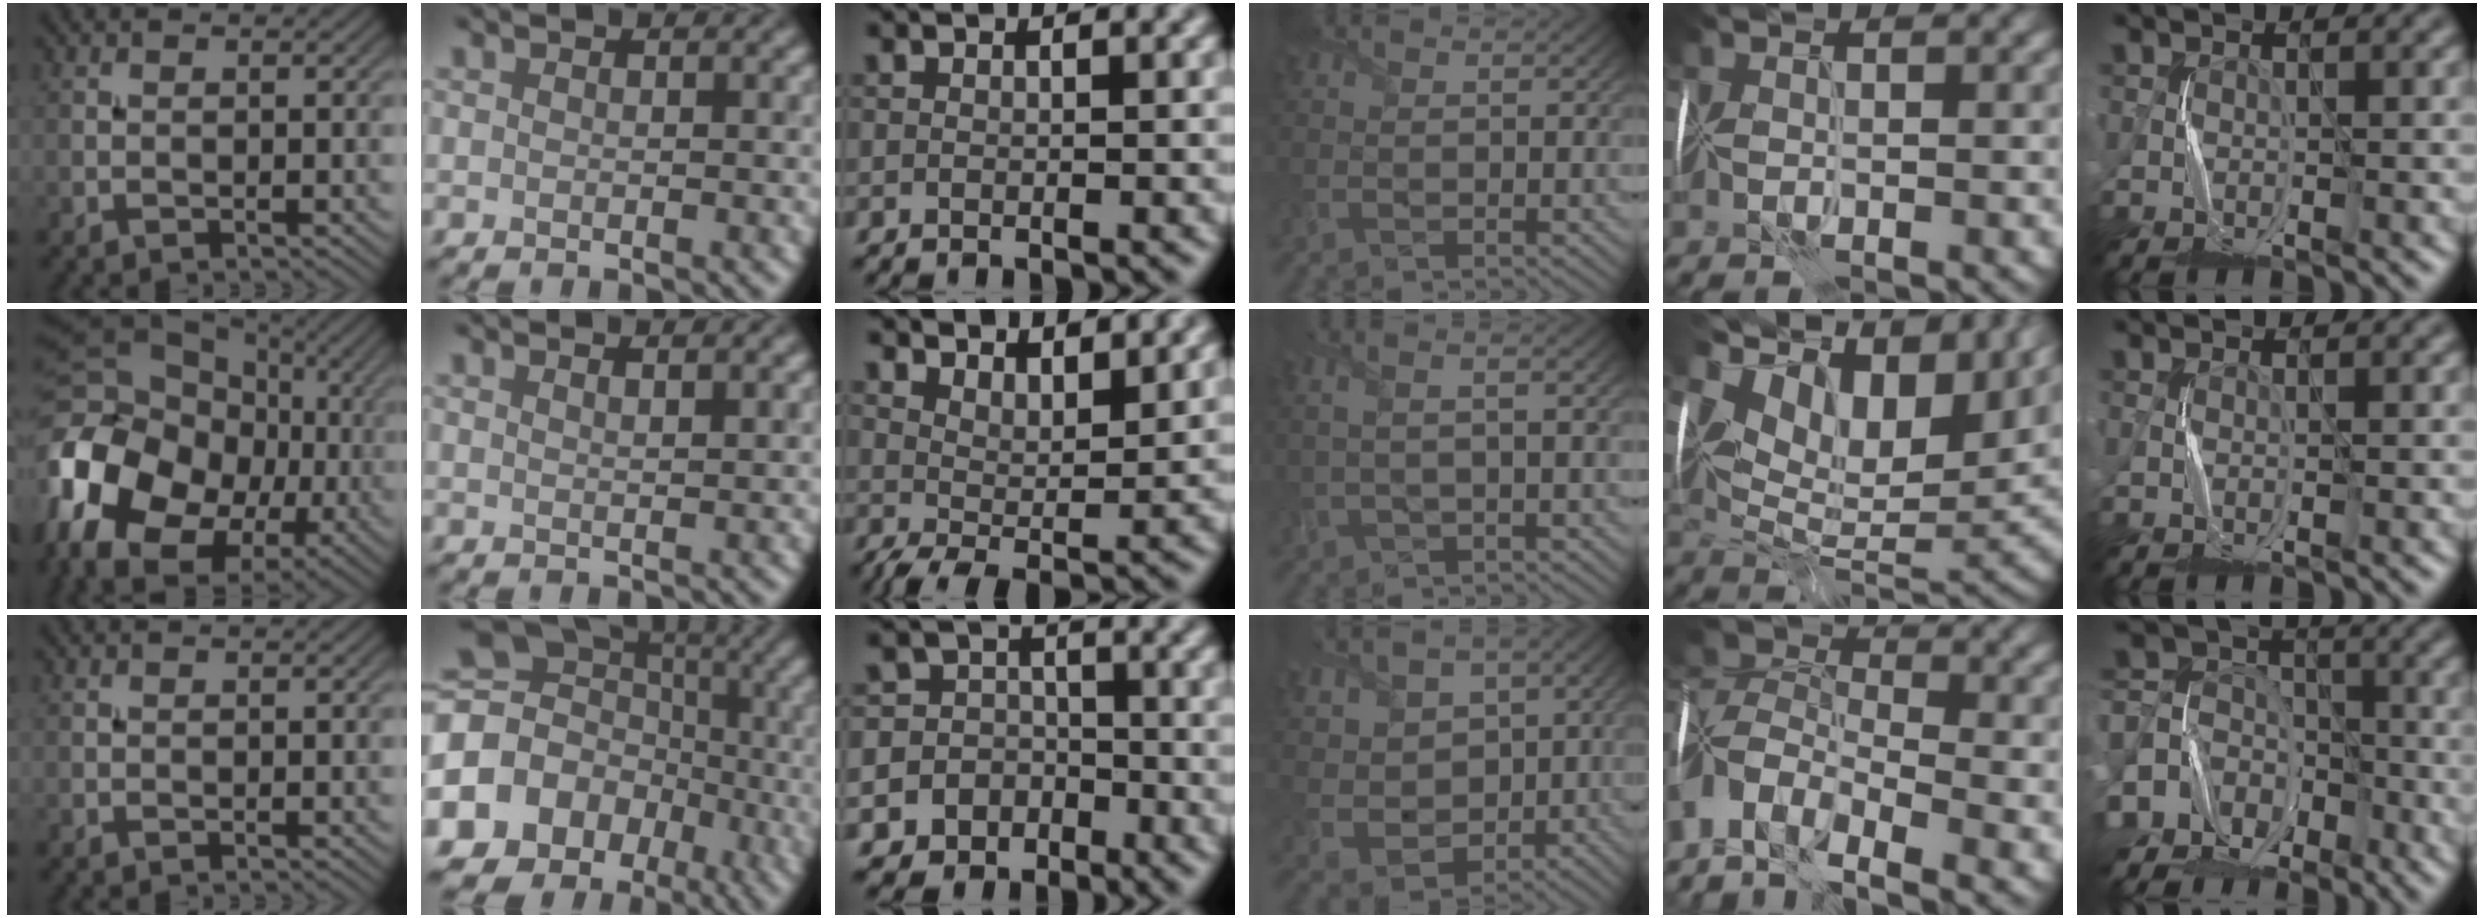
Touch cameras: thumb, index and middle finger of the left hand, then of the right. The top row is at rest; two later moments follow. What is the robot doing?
{"motion": "fold", "object": "memory foam"}